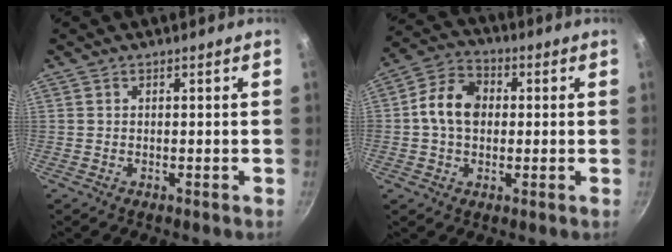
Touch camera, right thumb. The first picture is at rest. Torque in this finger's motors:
{"motor_torque": [0.22, 0.24, 0.21, -0.16, 0.18]}